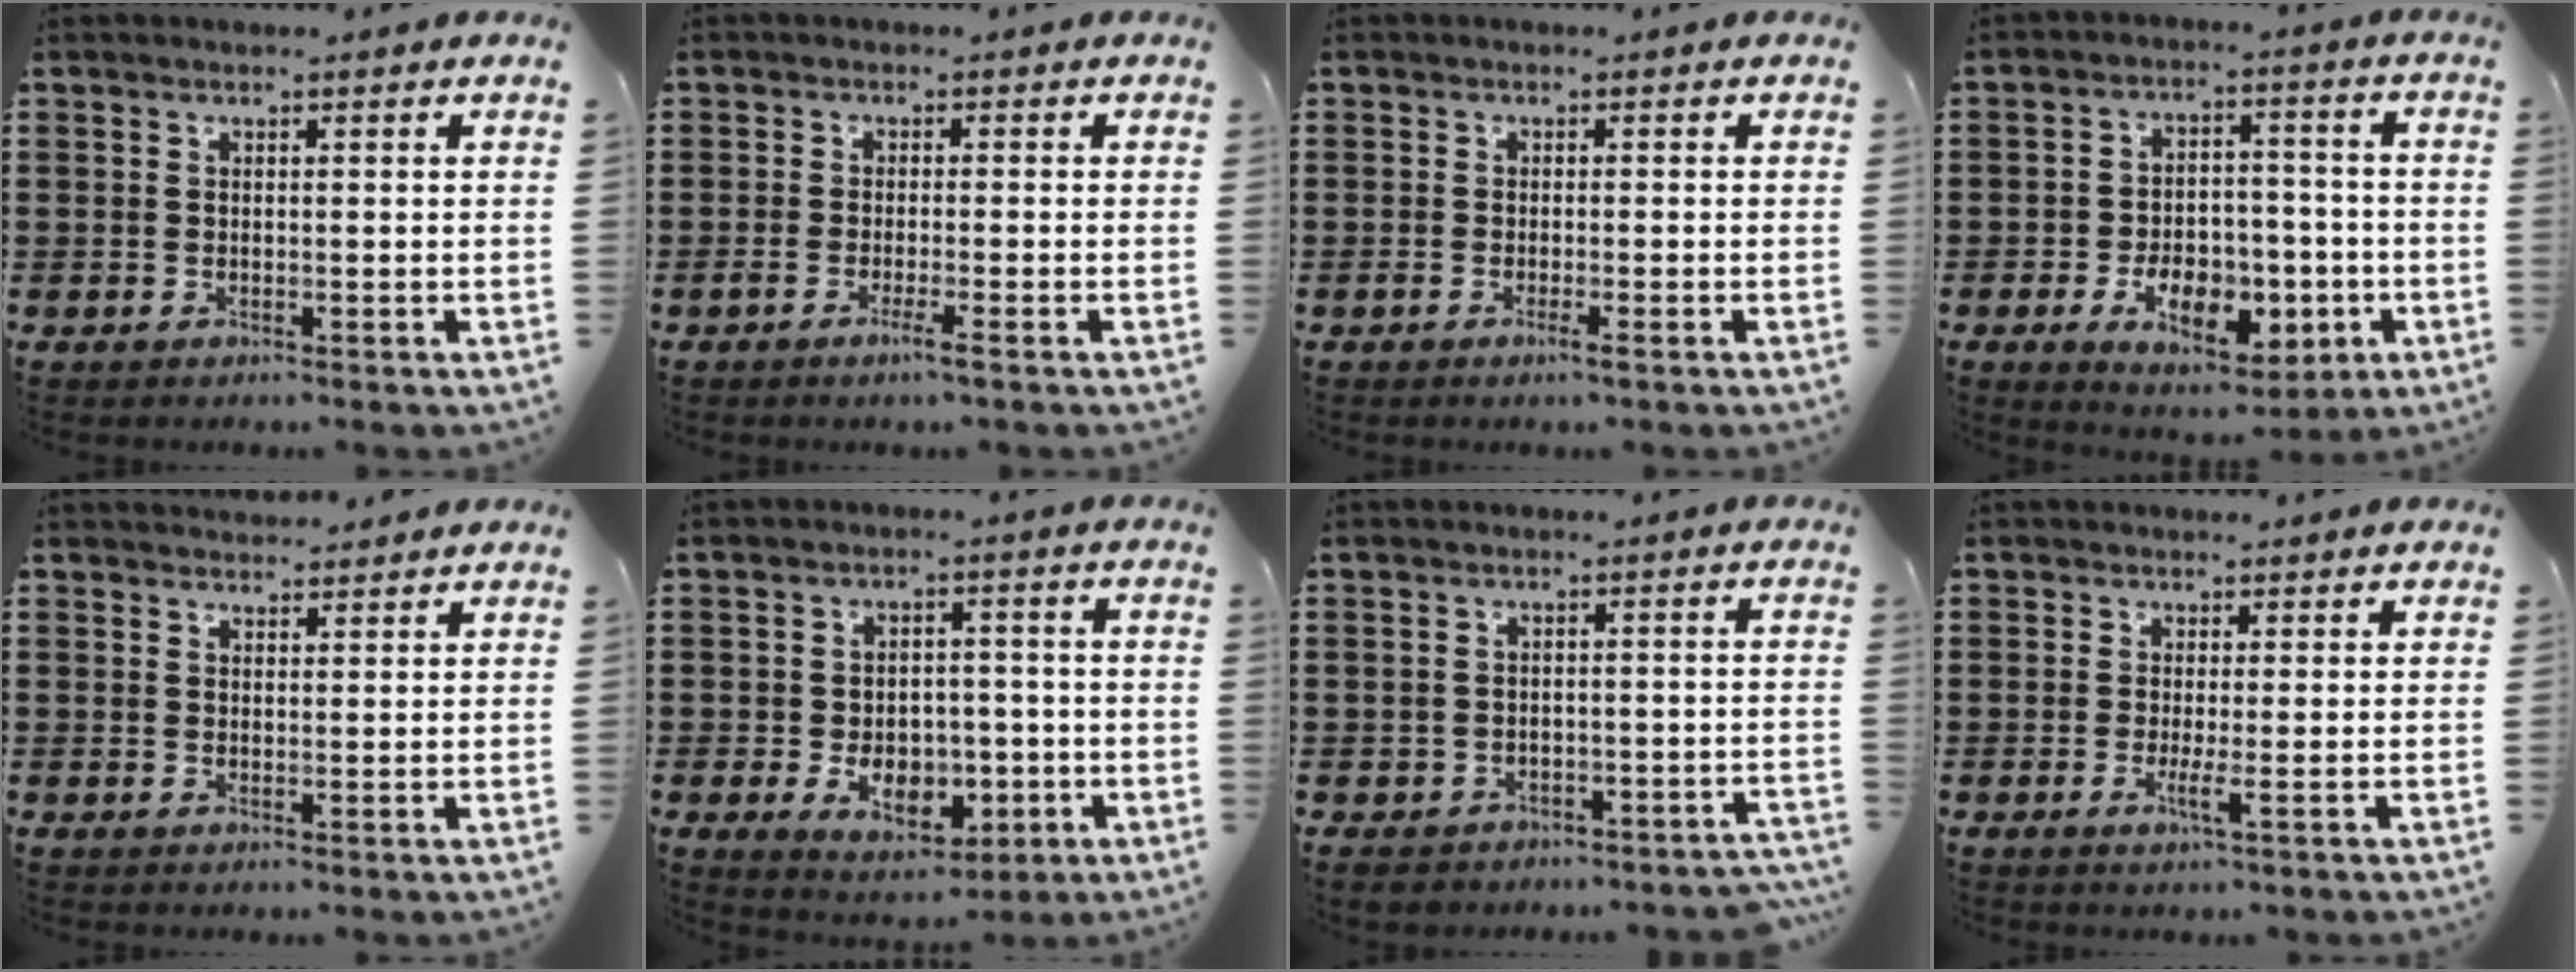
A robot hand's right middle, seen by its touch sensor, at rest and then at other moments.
{"total": 2.2, "force": [-1.3, 0.0, 1.8], "torque": [-0.030, -0.003, -0.024]}
{"total": 1.3, "force": [-0.6, 0.1, 1.1], "torque": [-0.020, -0.002, -0.011]}
{"total": 8.9, "force": [-3.8, 5.2, 6.1], "torque": [-0.072, 0.004, -0.068]}
{"total": 1.9, "force": [1.8, 0.4, -0.1], "torque": [0.005, 0.001, 0.034]}
{"total": 6.8, "force": [-2.3, 4.5, 4.5], "torque": [-0.055, 0.005, -0.044]}
{"total": 2.6, "force": [-2.6, 0.7, -0.1], "torque": [-0.006, 0.004, -0.056]}
{"total": 1.9, "force": [-0.5, 0.1, 1.8], "torque": [-0.034, -0.005, -0.008]}